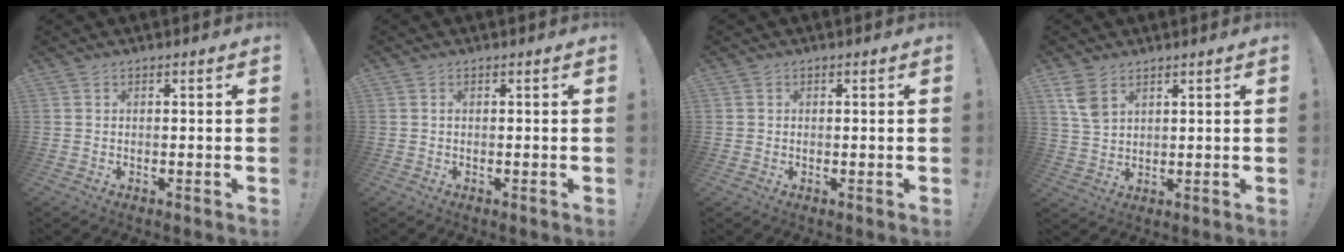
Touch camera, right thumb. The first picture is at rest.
{"total": 0.0}
{"total": 1.0, "force": [0.1, 0.9, 0.1], "torque": [-0.004, 0.004, 0.003]}
{"total": 6.5, "force": [3.7, 3.9, 3.7], "torque": [-0.056, -0.014, 0.072]}